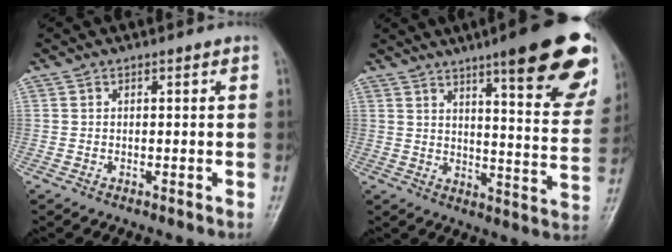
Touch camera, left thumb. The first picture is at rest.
{"total": 23.0, "force": [13.6, 4.8, 17.9], "torque": [-0.201, -0.056, 0.176]}